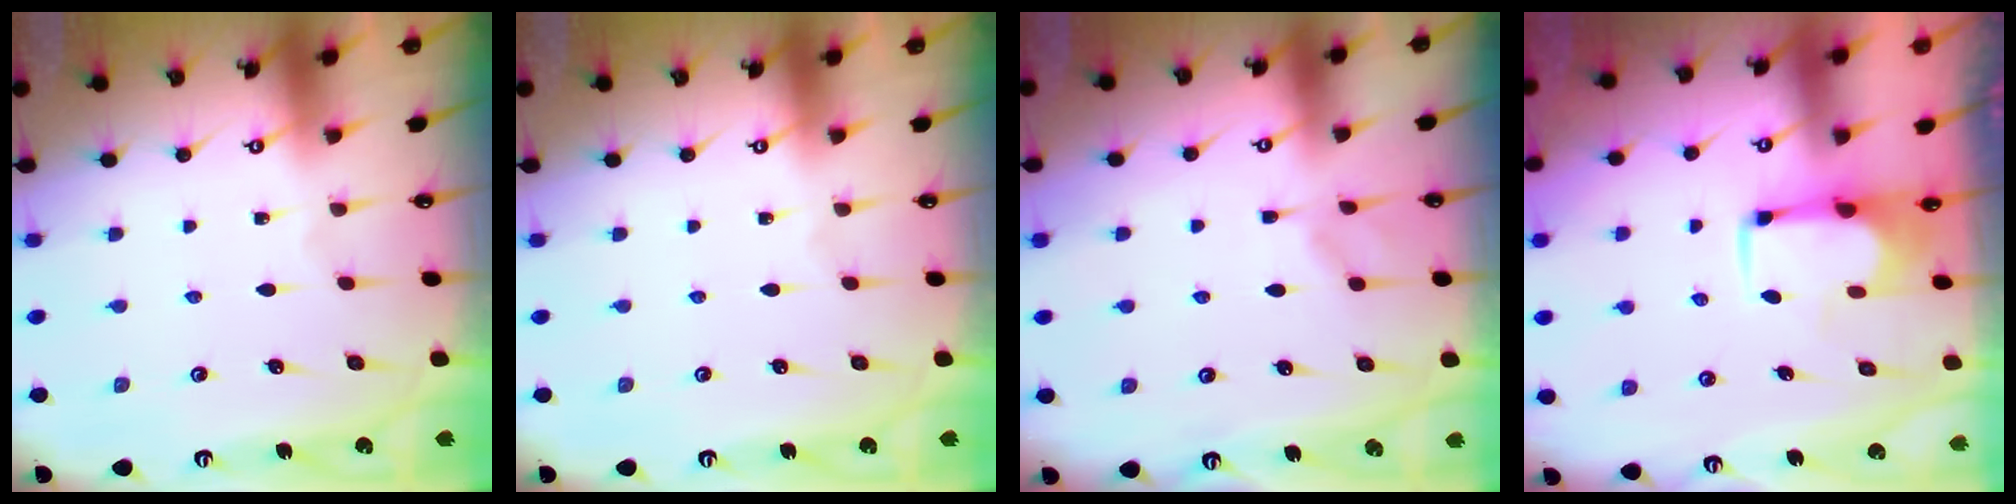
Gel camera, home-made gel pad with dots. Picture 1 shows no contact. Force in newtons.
{"total": 0.0}
{"total": 4.0, "press": 4.0, "slide": 0.6}
{"total": 1.8, "press": 1.7, "slide": 0.7}